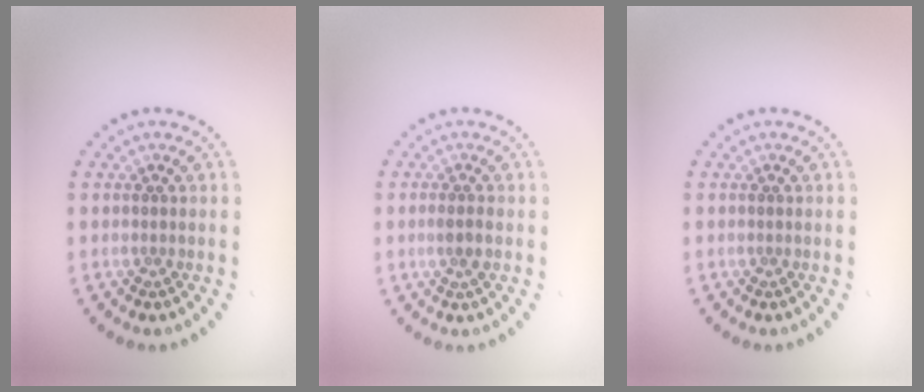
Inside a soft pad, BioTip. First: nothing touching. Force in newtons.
{"total": 1.5, "press": 1.3, "slide": 0.8}
{"total": 0.0}